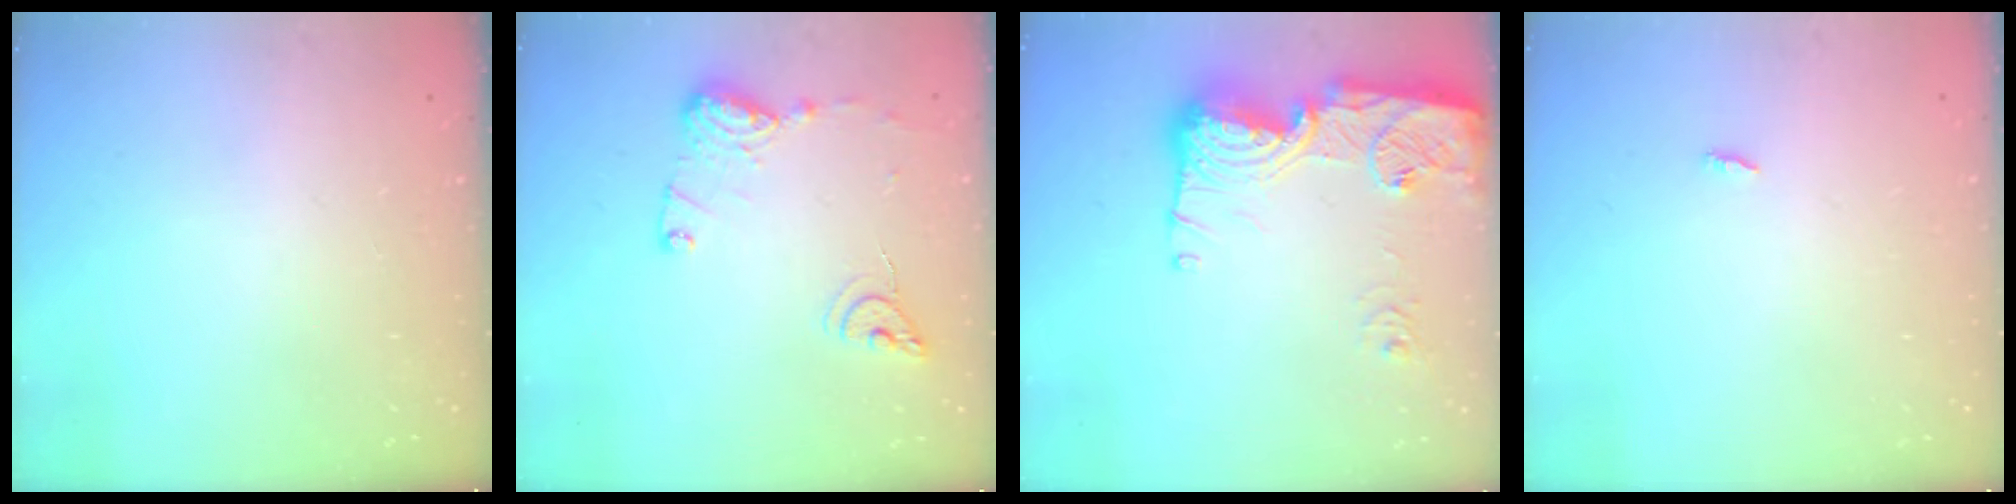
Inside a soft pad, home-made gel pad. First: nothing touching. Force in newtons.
{"total": 12.2, "press": 12.2, "slide": 1.0}
{"total": 18.9, "press": 18.8, "slide": 1.7}
{"total": 1.8, "press": 1.8, "slide": 0.2}